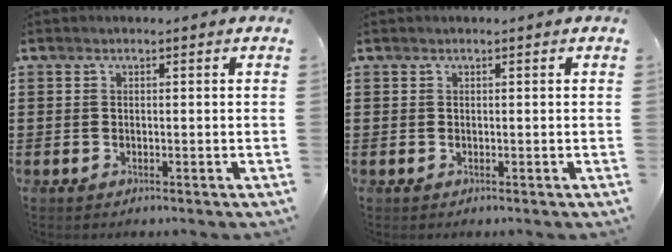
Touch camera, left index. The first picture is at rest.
{"total": 0.0}